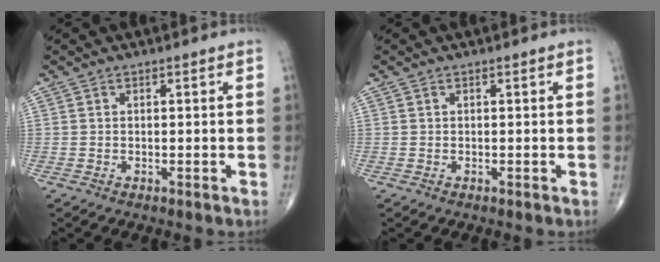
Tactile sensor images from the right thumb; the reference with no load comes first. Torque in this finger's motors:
{"motor_torque": [0.16, 0.03, 0.01, 0.10, 0.01]}